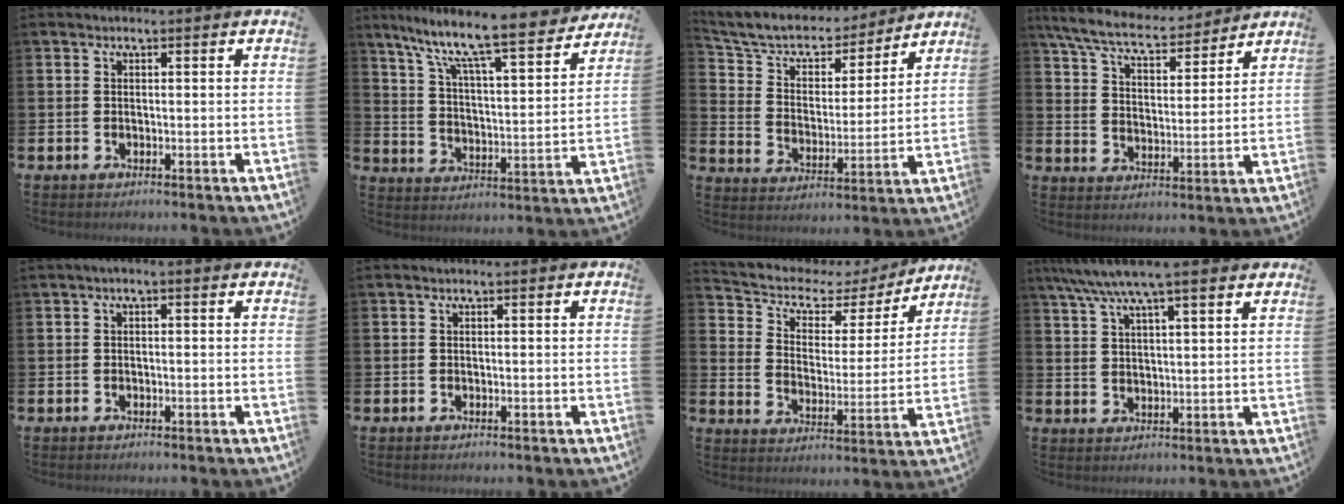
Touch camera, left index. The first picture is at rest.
{"total": 10.2, "force": [9.0, 0.8, 4.8], "torque": [-0.115, -0.073, 0.145]}
{"total": 7.6, "force": [7.0, 2.6, 1.6], "torque": [-0.072, -0.051, 0.120]}
{"total": 7.9, "force": [7.3, 1.6, 2.6], "torque": [-0.083, -0.042, 0.130]}
{"total": 0.6, "force": [-0.3, 0.1, 0.5], "torque": [-0.005, -0.002, -0.006]}
{"total": 0.0}
{"total": 5.4, "force": [4.2, 3.1, 1.5], "torque": [-0.058, -0.033, 0.063]}
{"total": 7.8, "force": [6.6, 1.1, 3.9], "torque": [-0.088, -0.019, 0.119]}